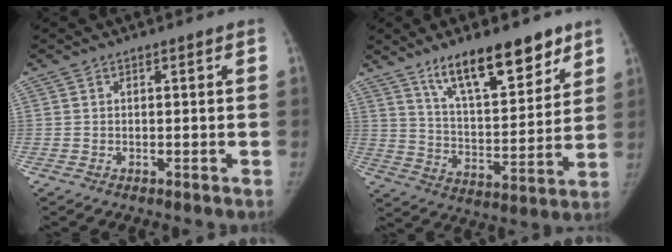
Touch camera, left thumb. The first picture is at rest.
{"total": 17.3, "force": [11.6, 5.8, 11.4], "torque": [-0.144, -0.067, 0.201]}